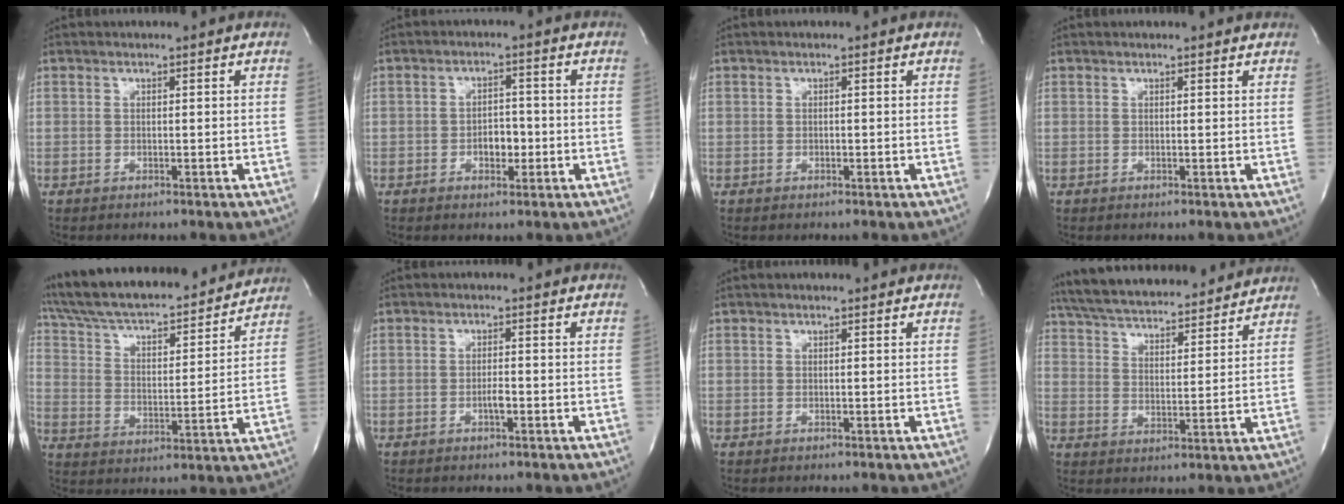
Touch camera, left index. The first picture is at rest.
{"total": 3.5, "force": [-1.2, 2.0, 2.6], "torque": [-0.038, 0.003, -0.015]}
{"total": 0.0}
{"total": 2.2, "force": [2.2, 0.2, 0.5], "torque": [-0.015, 0.009, 0.018]}
{"total": 25.7, "force": [23.0, 5.1, 10.2], "torque": [-0.189, 0.008, 0.338]}
{"total": 1.5, "force": [-0.8, 0.3, 1.2], "torque": [-0.027, -0.002, -0.013]}
{"total": 0.9, "force": [0.8, 0.2, 0.4], "torque": [-0.011, 0.013, 0.011]}
{"total": 22.0, "force": [20.1, 3.9, 8.0], "torque": [-0.146, 0.028, 0.294]}